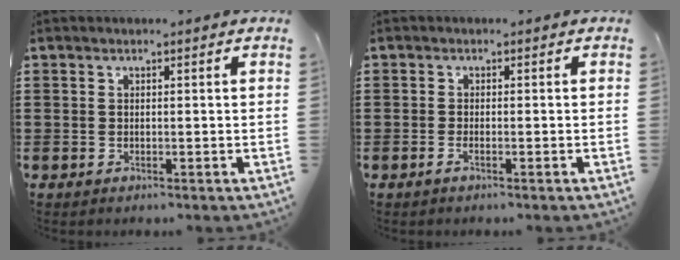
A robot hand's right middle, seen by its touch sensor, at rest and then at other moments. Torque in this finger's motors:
{"motor_torque": [-0.24, -0.15, 0.06, -0.01]}